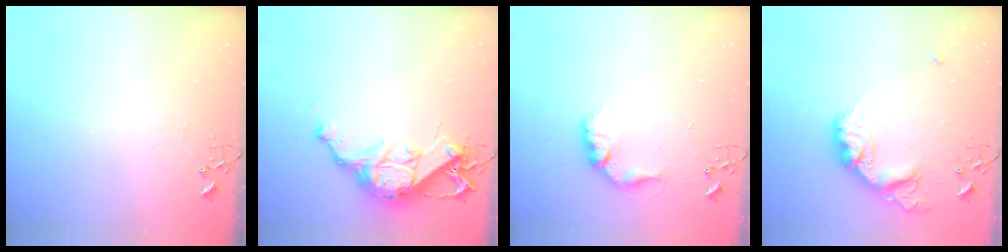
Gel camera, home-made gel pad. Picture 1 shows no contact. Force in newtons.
{"total": 14.9, "press": 14.8, "slide": 1.0}
{"total": 12.4, "press": 12.4, "slide": 0.6}
{"total": 17.9, "press": 17.8, "slide": 1.1}